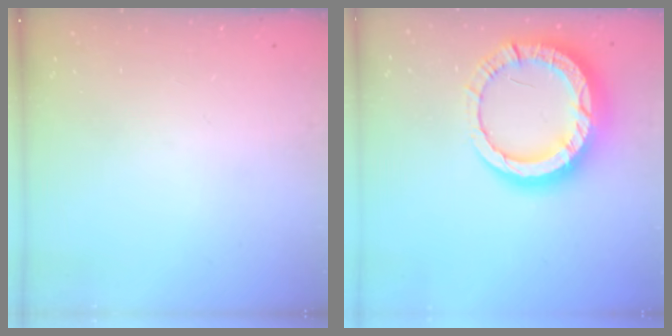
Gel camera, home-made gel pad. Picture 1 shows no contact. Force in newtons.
{"total": 17.4, "press": 17.3, "slide": 1.8}